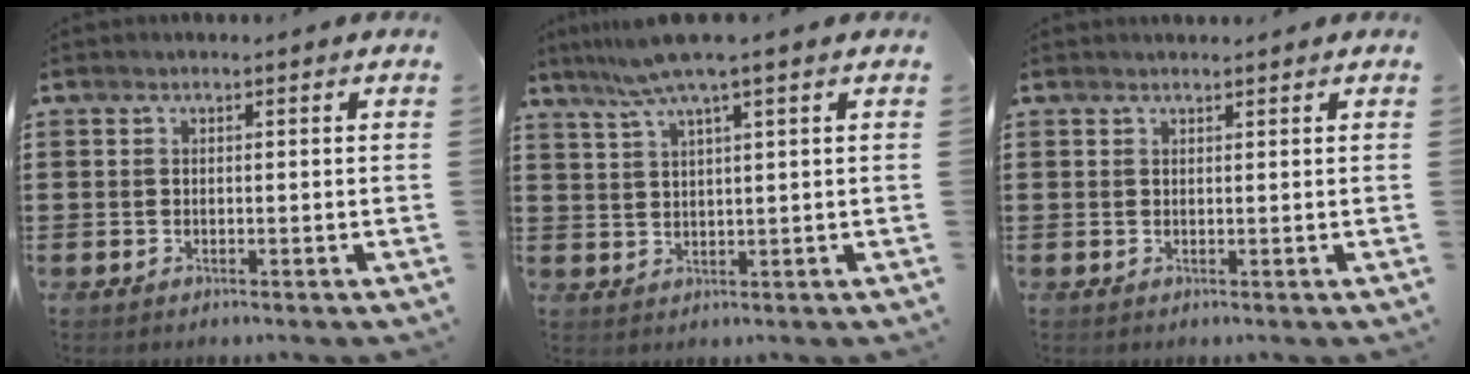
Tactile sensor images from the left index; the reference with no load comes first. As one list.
[{"total": 5.9, "force": [3.9, -0.4, 4.5], "torque": [-0.097, -0.007, 0.069]}, {"total": 0.8, "force": [0.7, -0.1, 0.1], "torque": [-0.004, -0.003, 0.015]}]